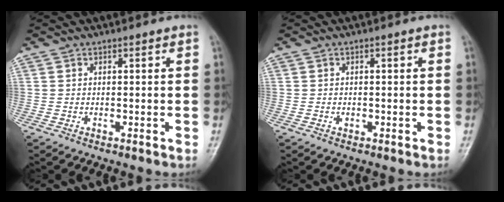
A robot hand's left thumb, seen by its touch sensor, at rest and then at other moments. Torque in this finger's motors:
{"motor_torque": [-0.14, -0.03, -0.15, 0.16, 0.00]}